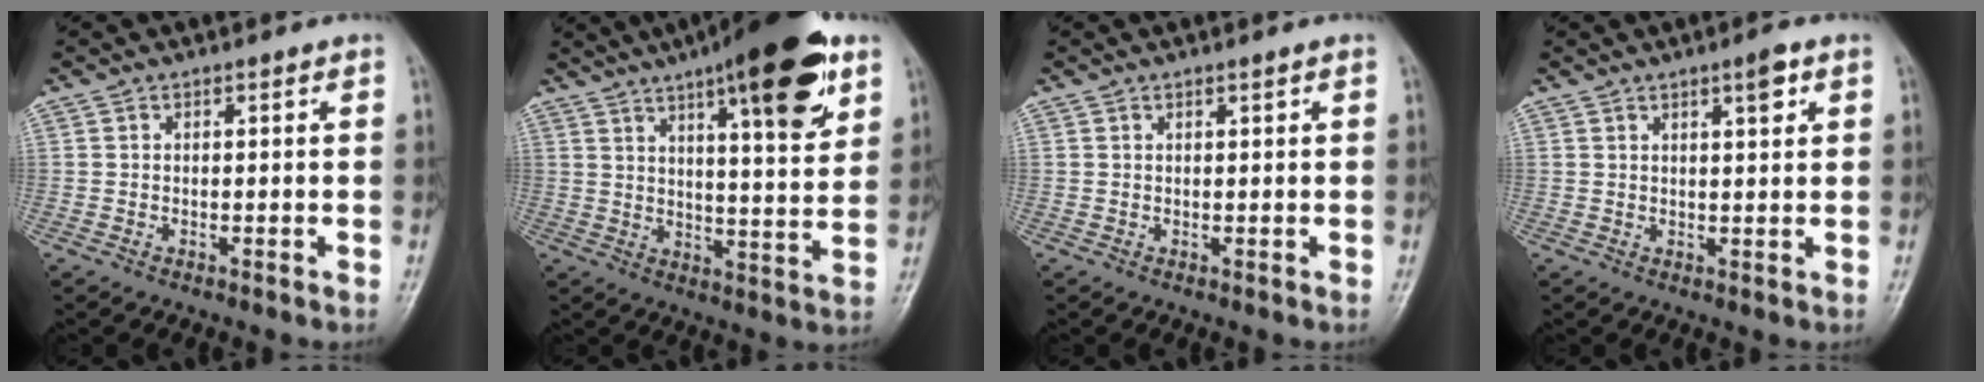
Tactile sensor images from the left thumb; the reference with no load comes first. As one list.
[{"total": 19.2, "force": [10.5, 4.9, 15.2], "torque": [-0.196, -0.037, 0.151]}, {"total": 0.5, "force": [0.4, 0.0, 0.4], "torque": [-0.007, -0.002, 0.007]}, {"total": 3.4, "force": [1.9, 0.8, 2.8], "torque": [-0.036, -0.009, 0.028]}]